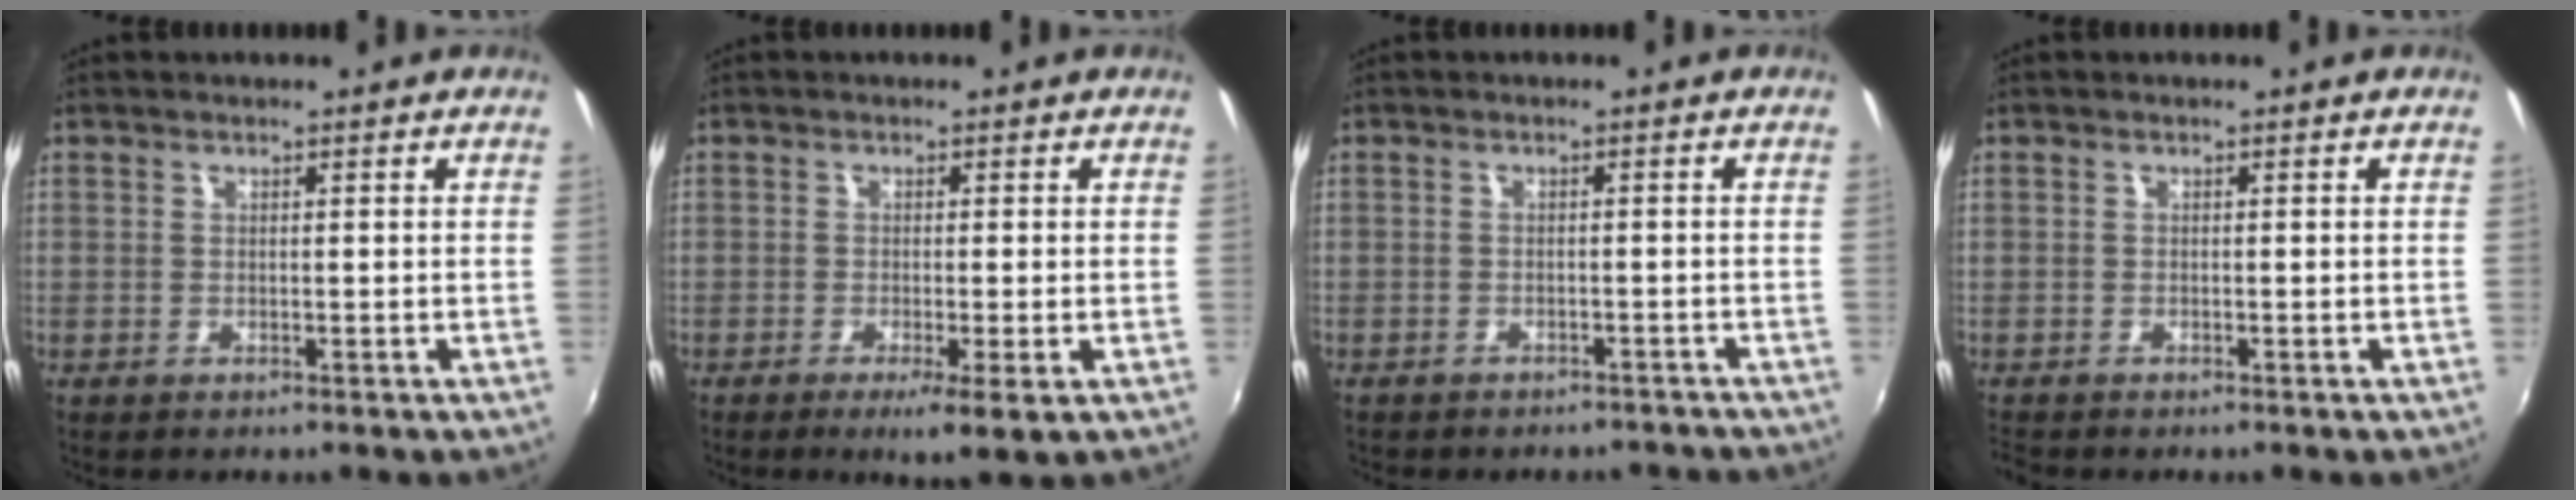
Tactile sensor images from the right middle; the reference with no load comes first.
{"total": 3.9, "force": [-1.7, 0.1, 3.5], "torque": [-0.069, -0.013, -0.027]}
{"total": 7.2, "force": [-6.4, 2.5, 2.0], "torque": [-0.045, -0.005, -0.074]}
{"total": 1.2, "force": [-1.1, 0.2, 0.2], "torque": [-0.006, -0.009, -0.023]}